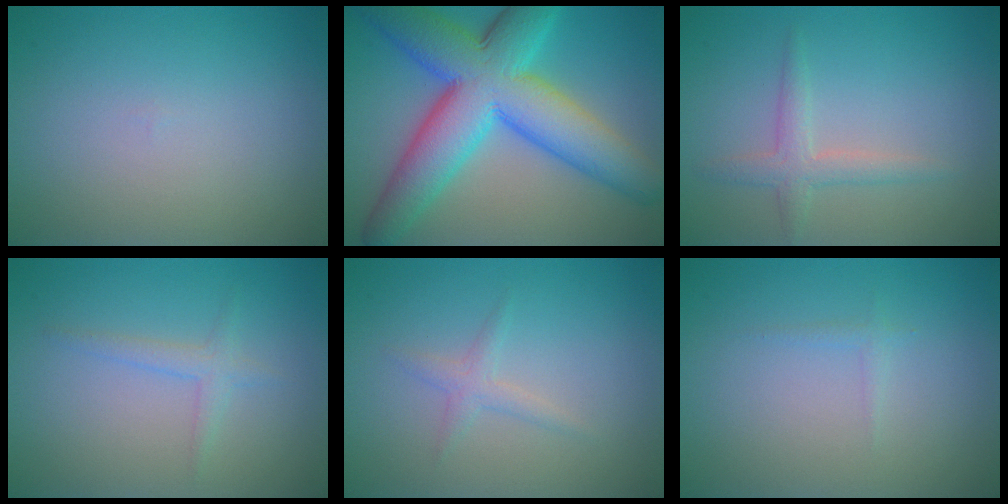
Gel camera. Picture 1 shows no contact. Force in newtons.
{"total": 12.3, "press": 12.3, "slide": 0.3}
{"total": 2.1, "press": 2.1, "slide": 0.0}
{"total": 1.4, "press": 1.4, "slide": 0.1}
{"total": 1.3, "press": 1.3, "slide": 0.0}
{"total": 0.6, "press": 0.6, "slide": 0.0}